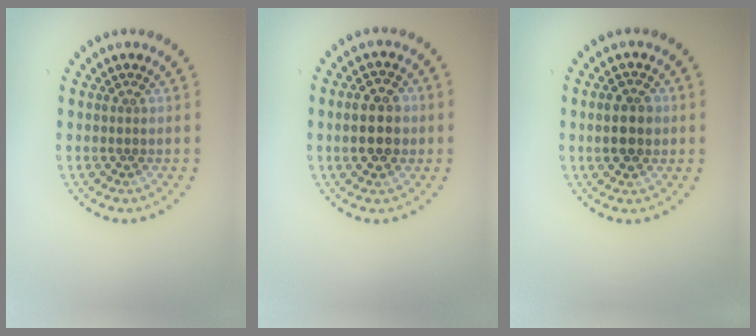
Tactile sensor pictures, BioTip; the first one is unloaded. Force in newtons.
{"total": 4.0, "press": 4.0, "slide": 0.1}
{"total": 3.3, "press": 3.3, "slide": 0.1}